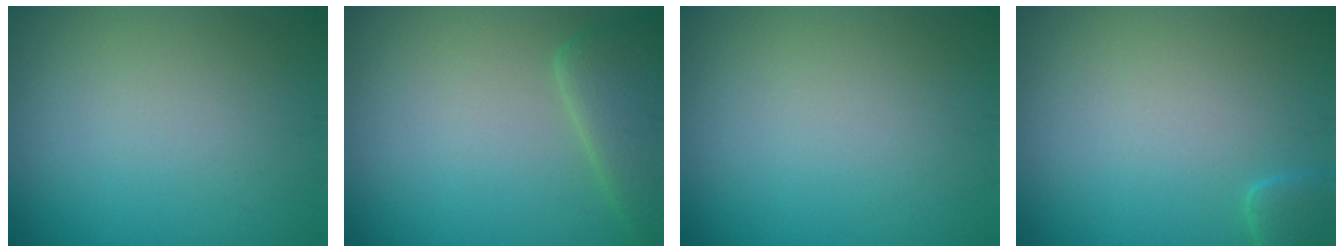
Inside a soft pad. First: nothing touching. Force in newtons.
{"total": 3.5, "press": 3.5, "slide": 0.4}
{"total": 0.0}
{"total": 1.7, "press": 1.7, "slide": 0.2}